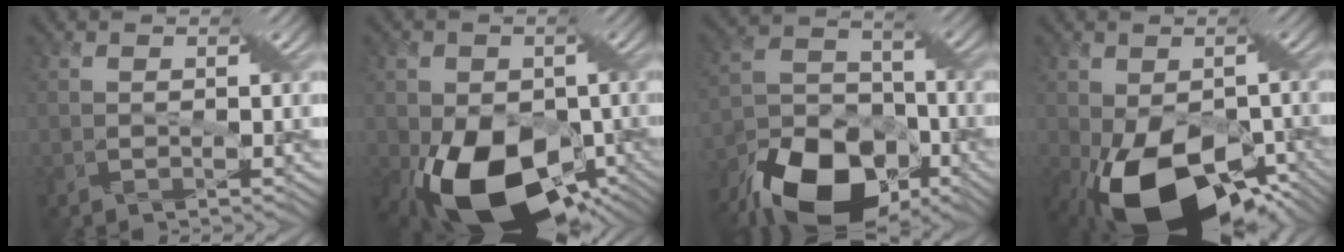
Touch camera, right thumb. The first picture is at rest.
{"total": 16.1, "force": [-5.5, 10.9, 10.6], "torque": [-0.171, -0.032, -0.086]}
{"total": 17.1, "force": [-11.2, 9.0, 9.3], "torque": [-0.192, -0.029, -0.196]}
{"total": 17.7, "force": [-7.6, 9.9, 12.5], "torque": [-0.214, -0.039, -0.102]}